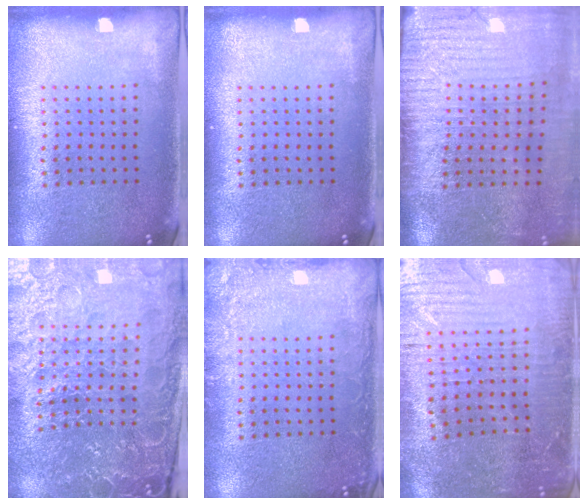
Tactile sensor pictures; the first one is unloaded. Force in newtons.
{"total": 0.0}
{"total": 3.9, "press": 3.4, "slide": 2.0}
{"total": 4.9, "press": 4.7, "slide": 1.4}
{"total": 2.4, "press": 2.4, "slide": 0.4}
{"total": 3.3, "press": 3.2, "slide": 0.7}